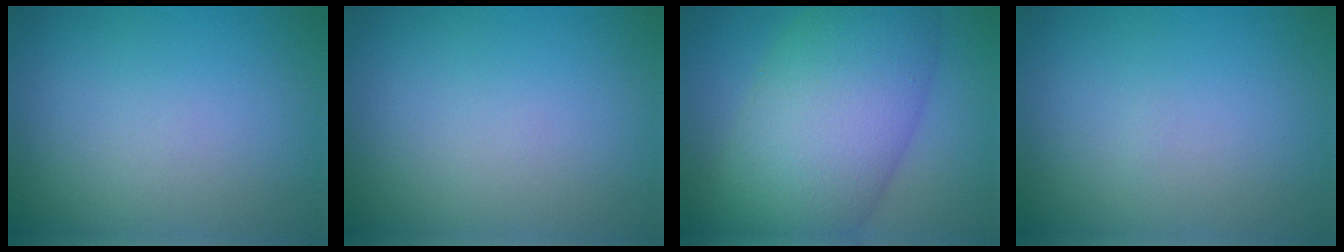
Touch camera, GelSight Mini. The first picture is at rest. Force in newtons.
{"total": 0.0}
{"total": 11.6, "press": 11.6, "slide": 0.4}
{"total": 0.0}